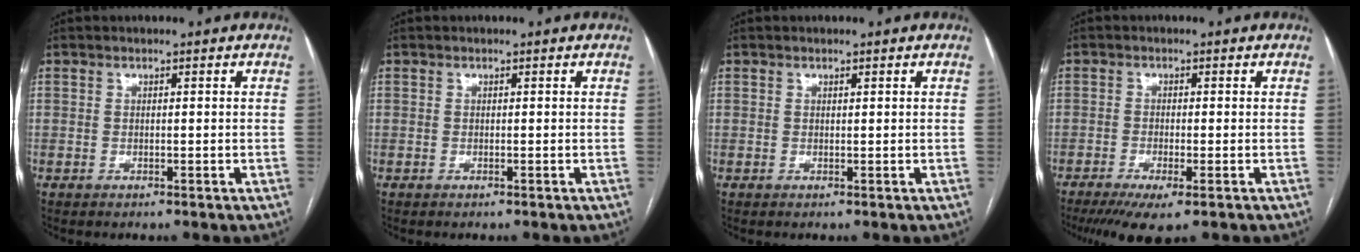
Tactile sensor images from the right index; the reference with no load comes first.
{"total": 0.0}
{"total": 0.0}
{"total": 6.4, "force": [-4.1, 1.0, 4.8], "torque": [-0.077, -0.016, -0.065]}